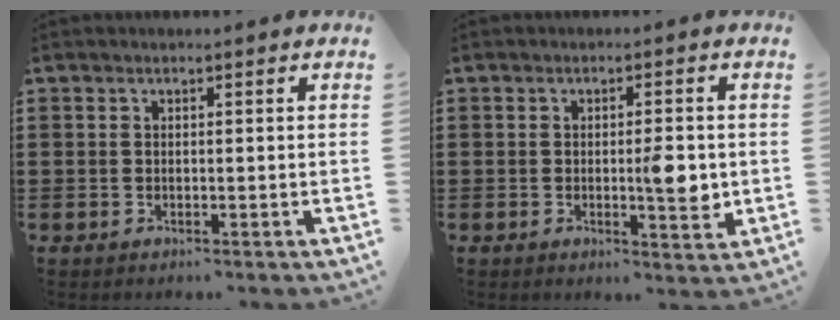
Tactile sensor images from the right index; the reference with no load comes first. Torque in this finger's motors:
{"motor_torque": [1.59, 0.56, 0.65, 0.13]}